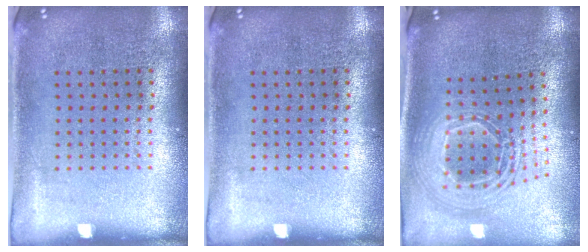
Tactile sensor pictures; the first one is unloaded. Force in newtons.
{"total": 0.0}
{"total": 2.4, "press": 1.8, "slide": 1.6}